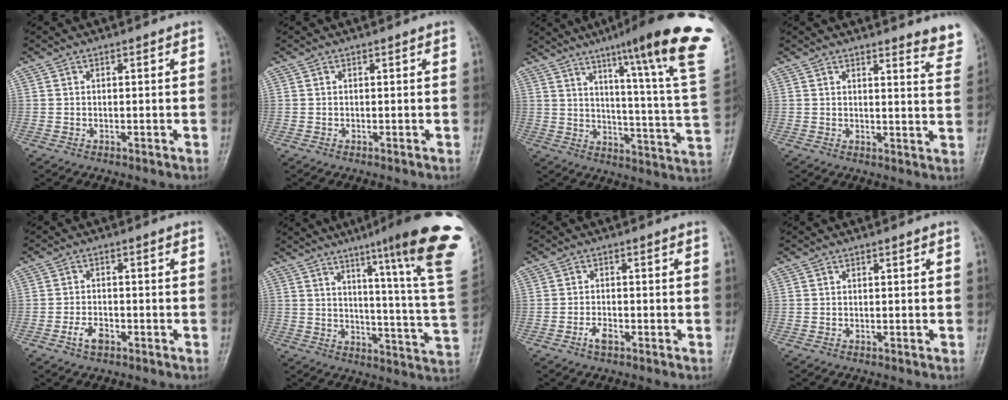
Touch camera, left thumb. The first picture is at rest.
{"total": 0.0}
{"total": 25.6, "force": [15.1, 2.0, 20.6], "torque": [-0.266, -0.069, 0.203]}
{"total": 5.8, "force": [5.5, 0.8, 1.9], "torque": [-0.002, -0.043, 0.044]}
{"total": 3.3, "force": [-1.8, 1.8, 2.1], "torque": [-0.040, 0.013, -0.032]}
{"total": 23.6, "force": [13.8, 0.8, 19.2], "torque": [-0.242, -0.076, 0.177]}
{"total": 2.2, "force": [-1.3, 0.9, 1.5], "torque": [-0.031, 0.007, -0.026]}
{"total": 0.0}